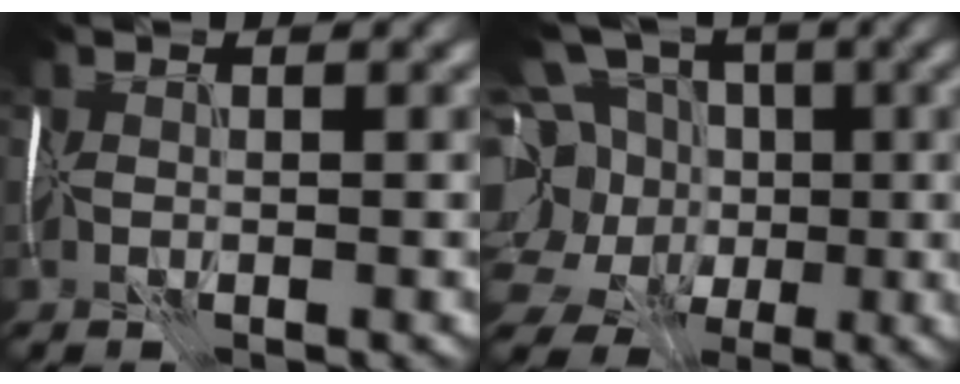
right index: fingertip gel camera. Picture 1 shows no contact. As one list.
[{"total": 13.6, "force": [-0.3, 11.8, 6.8], "torque": [-0.145, 0.014, -0.029]}]